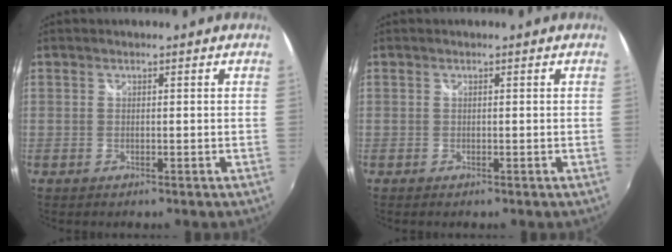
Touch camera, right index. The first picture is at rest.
{"total": 0.0}